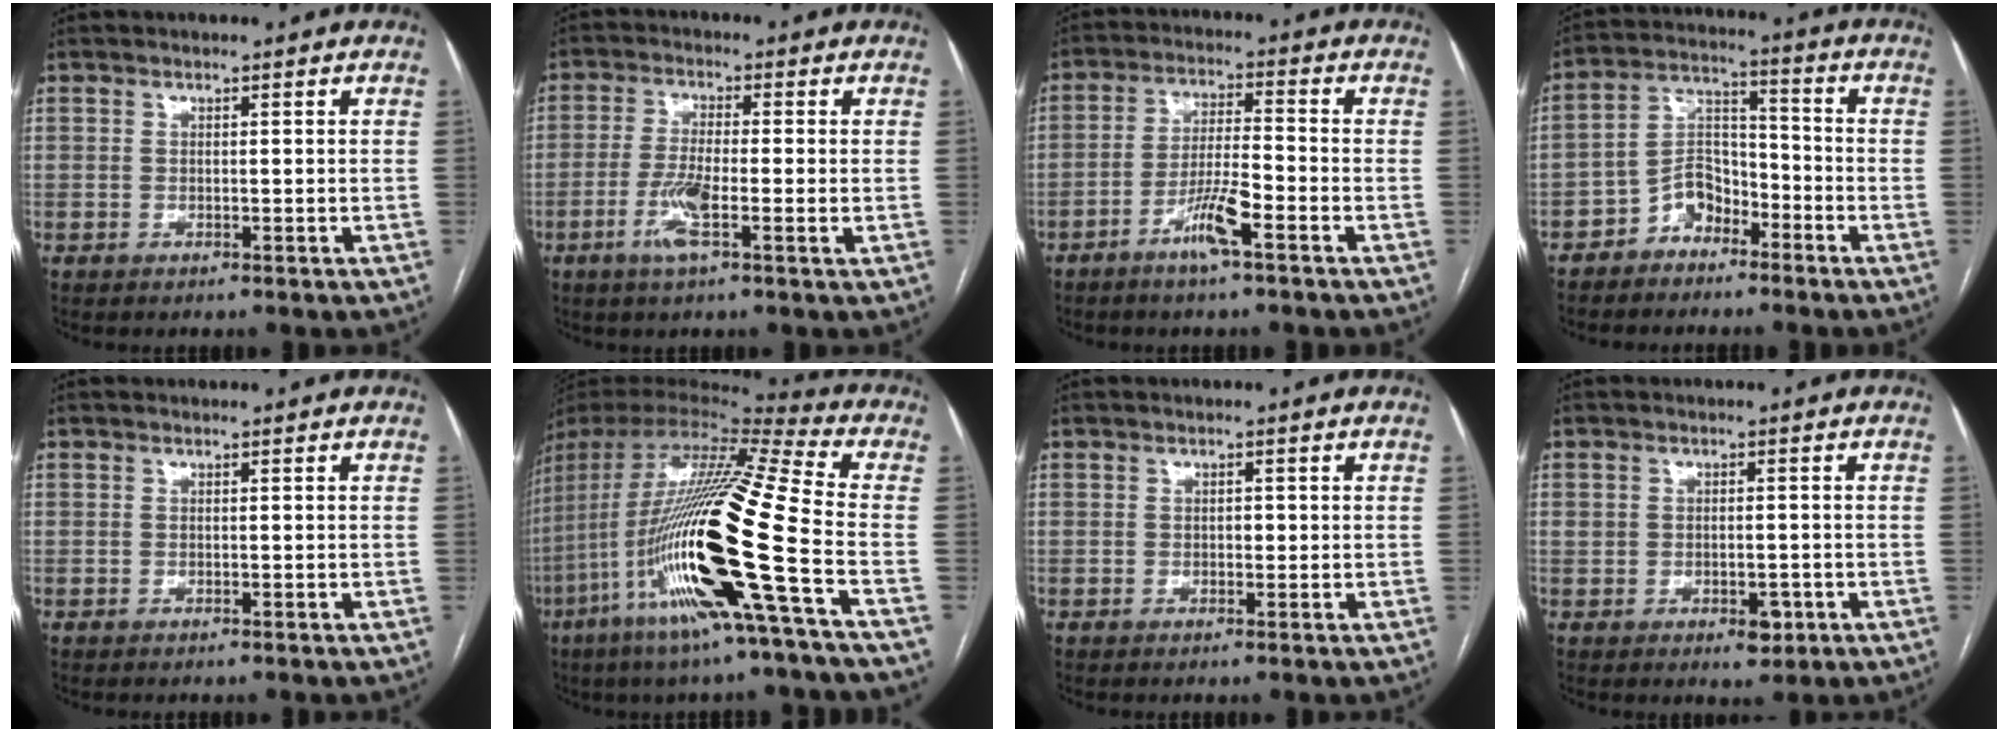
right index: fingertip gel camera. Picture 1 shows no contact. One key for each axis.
{"total": 6.2, "fx": -2.1, "fy": 0.6, "fz": 5.8, "tx": -0.114, "ty": -0.010, "tz": -0.044}
{"total": 6.8, "fx": -3.9, "fy": 0.3, "fz": 5.5, "tx": -0.106, "ty": -0.002, "tz": -0.074}
{"total": 6.8, "fx": -4.4, "fy": 4.1, "fz": 3.3, "tx": -0.065, "ty": 0.023, "tz": -0.083}
{"total": 0.0}
{"total": 26.7, "fx": -7.9, "fy": 0.3, "fz": 25.5, "tx": -0.499, "ty": -0.043, "tz": -0.165}
{"total": 1.0, "fx": 0.0, "fy": 0.6, "fz": 0.8, "tx": -0.011, "ty": 0.002, "tz": 0.000}
{"total": 3.9, "fx": -1.1, "fy": 2.5, "fz": 2.7, "tx": -0.035, "ty": 0.009, "tz": -0.004}